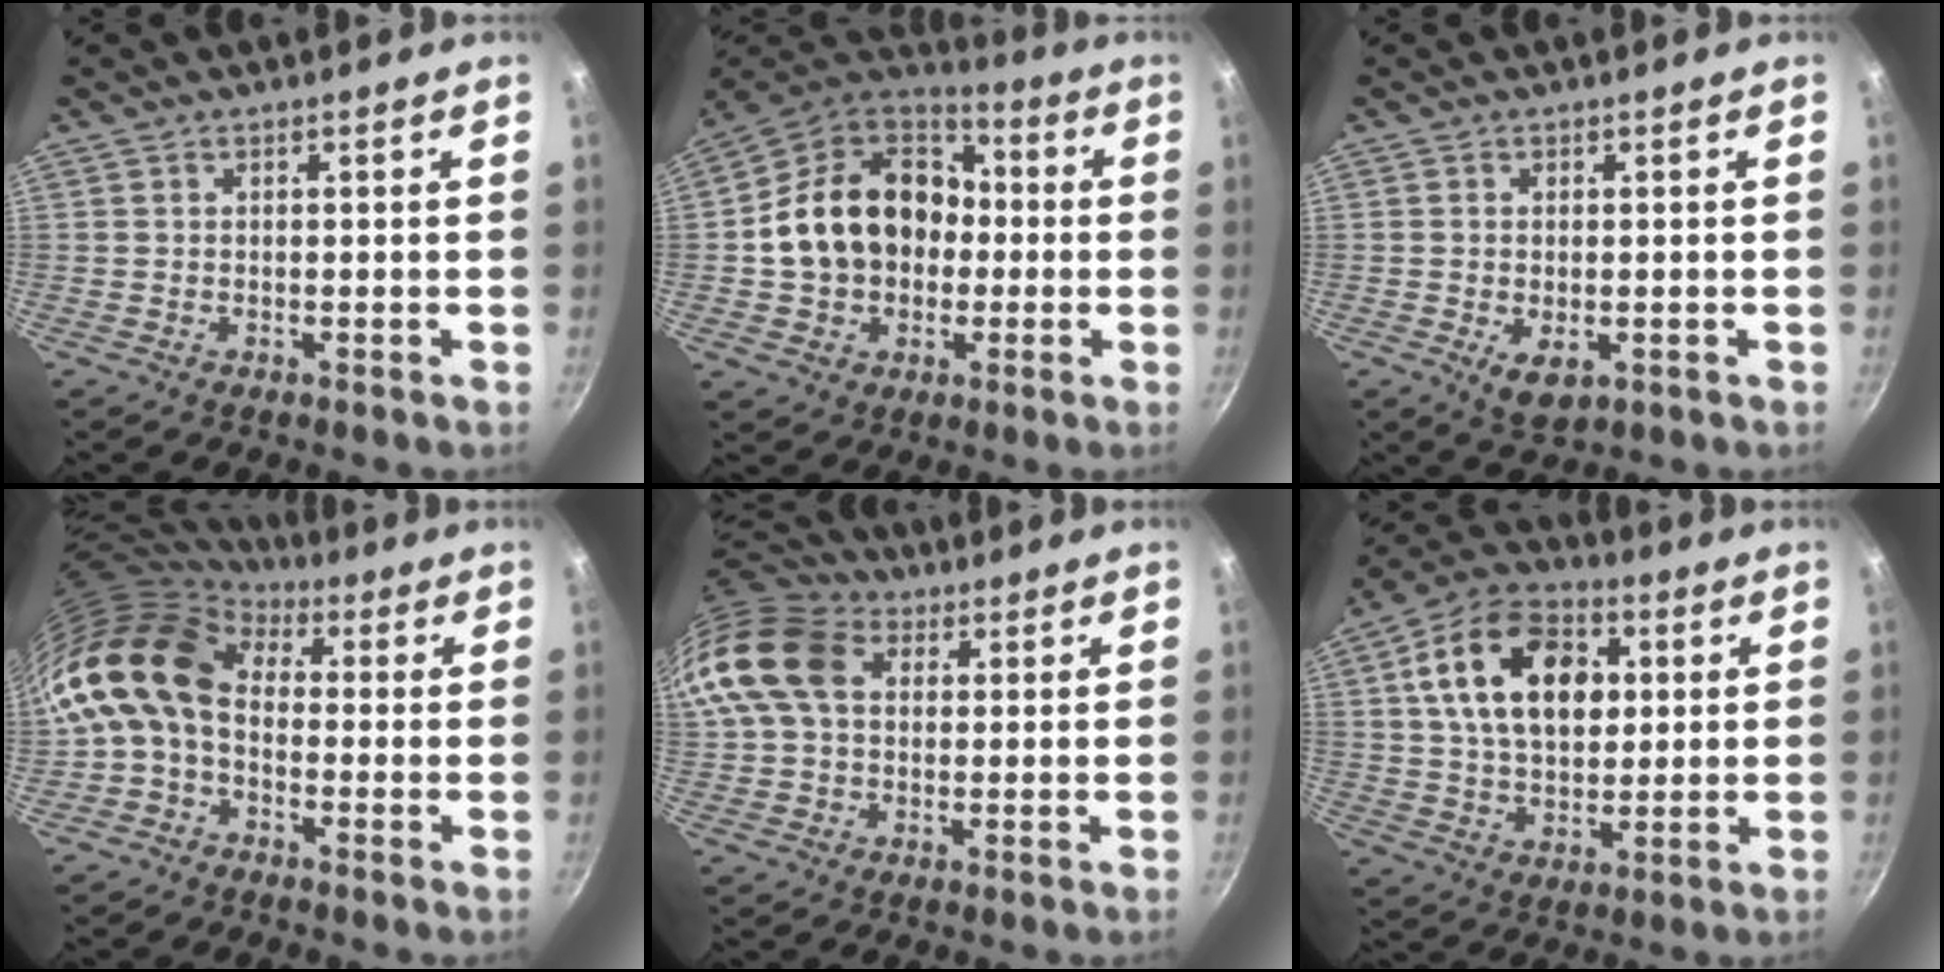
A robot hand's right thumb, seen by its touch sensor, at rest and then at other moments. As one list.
[{"total": 20.1, "force": [-0.2, 15.8, 12.4], "torque": [-0.195, 0.047, -0.009]}, {"total": 4.6, "force": [-1.1, 2.6, 3.6], "torque": [-0.057, -0.015, -0.011]}, {"total": 12.7, "force": [0.5, 9.1, 8.8], "torque": [-0.148, 0.025, -0.014]}, {"total": 14.7, "force": [3.2, 10.8, 9.4], "torque": [-0.172, 0.024, 0.043]}, {"total": 18.4, "force": [4.4, 12.1, 13.1], "torque": [-0.195, 0.008, 0.064]}]